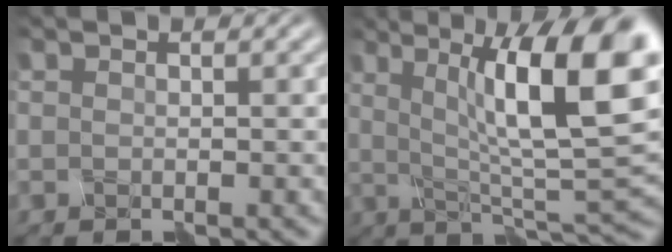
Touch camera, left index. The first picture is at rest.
{"total": 12.4, "force": [2.8, 2.8, 11.8], "torque": [-0.163, 0.009, 0.040]}